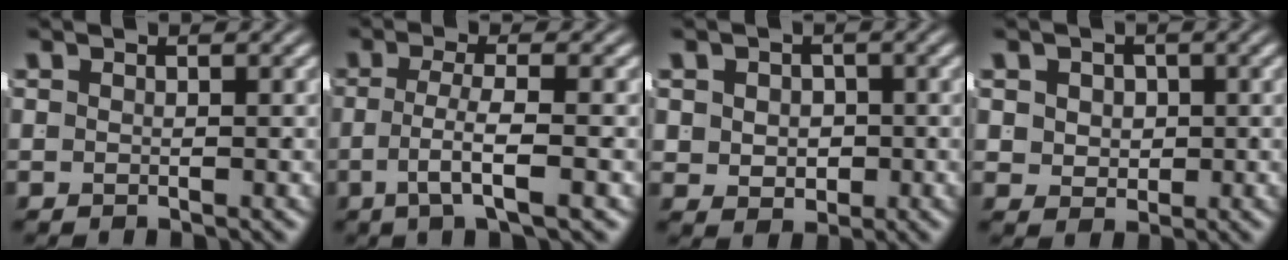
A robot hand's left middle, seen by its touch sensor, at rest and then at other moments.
{"total": 3.5, "force": [-1.4, 0.0, 3.2], "torque": [-0.056, -0.011, -0.018]}
{"total": 2.8, "force": [-0.1, 2.3, 1.5], "torque": [-0.028, -0.018, 0.012]}
{"total": 2.8, "force": [0.6, 2.4, 1.4], "torque": [-0.030, -0.012, 0.019]}